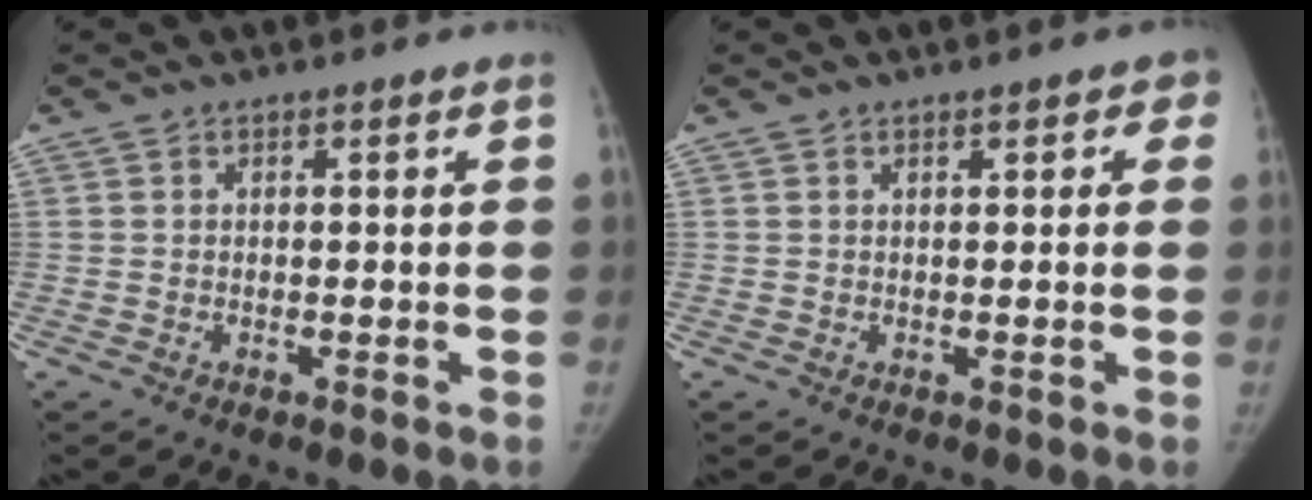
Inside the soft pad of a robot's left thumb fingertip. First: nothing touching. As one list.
[{"total": 2.7, "force": [1.4, 1.3, 1.9], "torque": [-0.003, 0.000, 0.011]}]